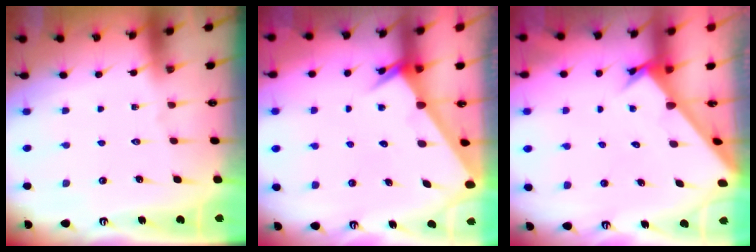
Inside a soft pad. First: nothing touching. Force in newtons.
{"total": 2.5, "press": 2.5, "slide": 0.1}
{"total": 2.7, "press": 2.7, "slide": 0.3}